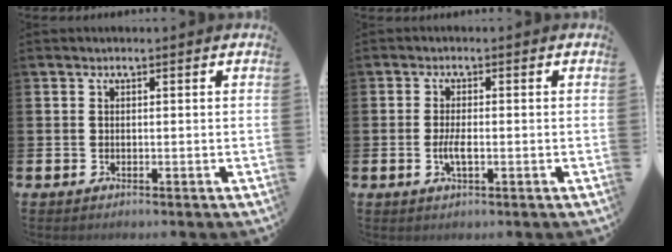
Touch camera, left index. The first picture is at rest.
{"total": 2.5, "force": [-0.5, 0.7, 2.3], "torque": [-0.035, -0.003, -0.010]}